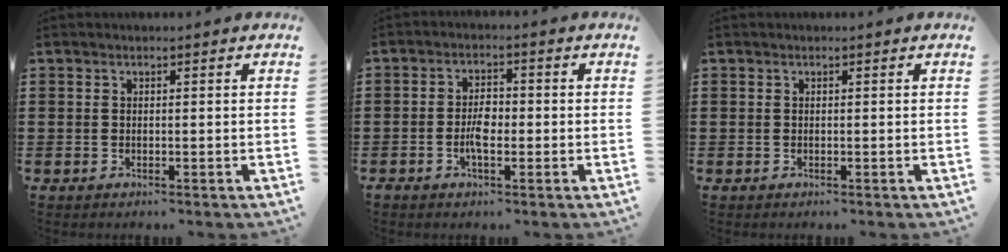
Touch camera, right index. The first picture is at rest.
{"total": 3.7, "force": [-0.9, 1.7, 3.2], "torque": [-0.073, 0.000, -0.022]}
{"total": 0.0}